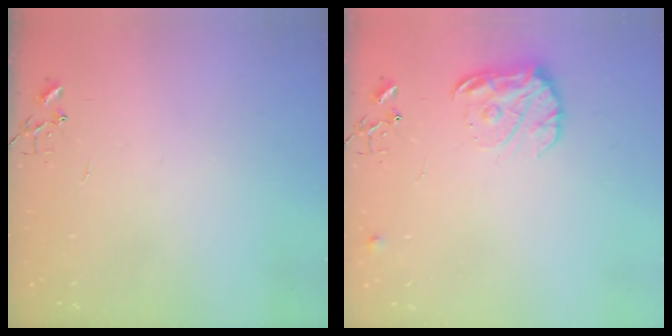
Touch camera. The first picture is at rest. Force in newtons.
{"total": 12.7, "press": 12.6, "slide": 0.7}